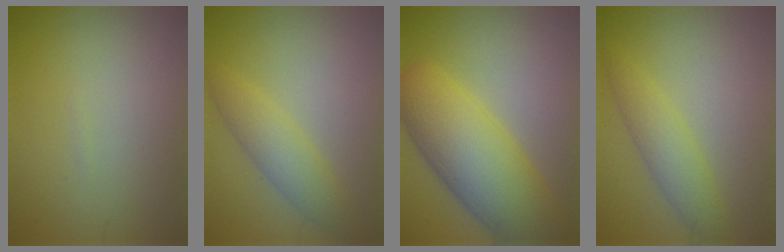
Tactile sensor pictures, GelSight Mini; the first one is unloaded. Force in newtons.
{"total": 2.4, "press": 2.4, "slide": 0.2}
{"total": 9.4, "press": 9.4, "slide": 0.4}
{"total": 3.0, "press": 3.0, "slide": 0.0}